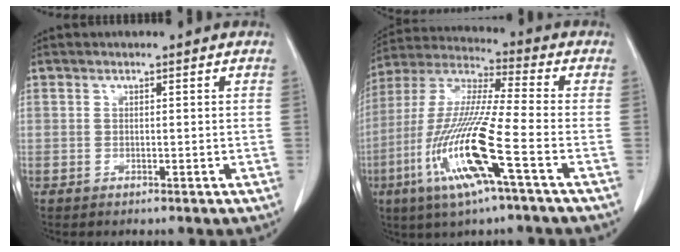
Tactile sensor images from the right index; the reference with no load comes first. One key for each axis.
{"total": 16.5, "fx": -6.2, "fy": 0.3, "fz": 15.4, "tx": -0.324, "ty": -0.020, "tz": -0.124}